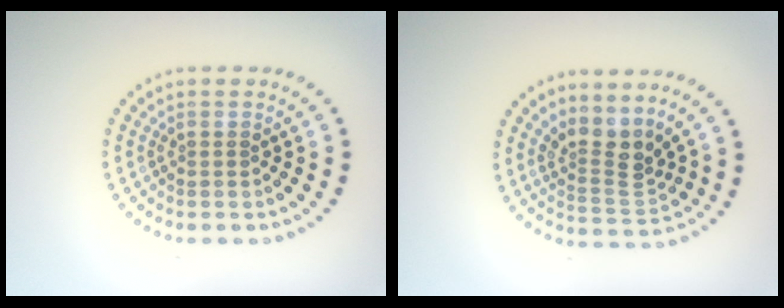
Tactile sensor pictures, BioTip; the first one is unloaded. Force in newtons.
{"total": 3.3, "press": 2.2, "slide": 2.4}